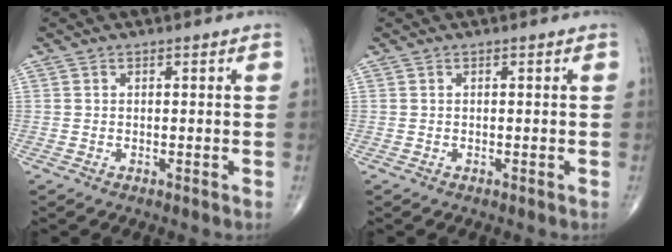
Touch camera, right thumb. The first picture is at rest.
{"total": 0.0}